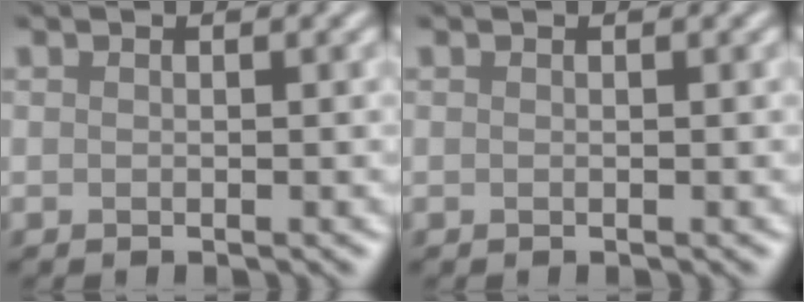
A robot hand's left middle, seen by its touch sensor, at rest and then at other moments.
{"total": 0.0}